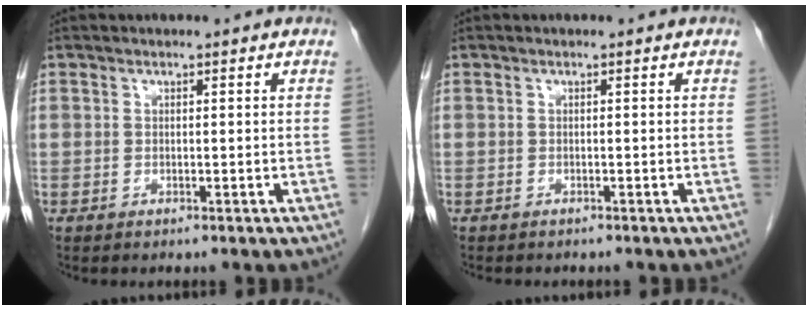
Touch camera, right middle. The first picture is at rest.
{"total": 2.1, "force": [-1.8, 0.7, 0.7], "torque": [-0.015, -0.004, -0.019]}